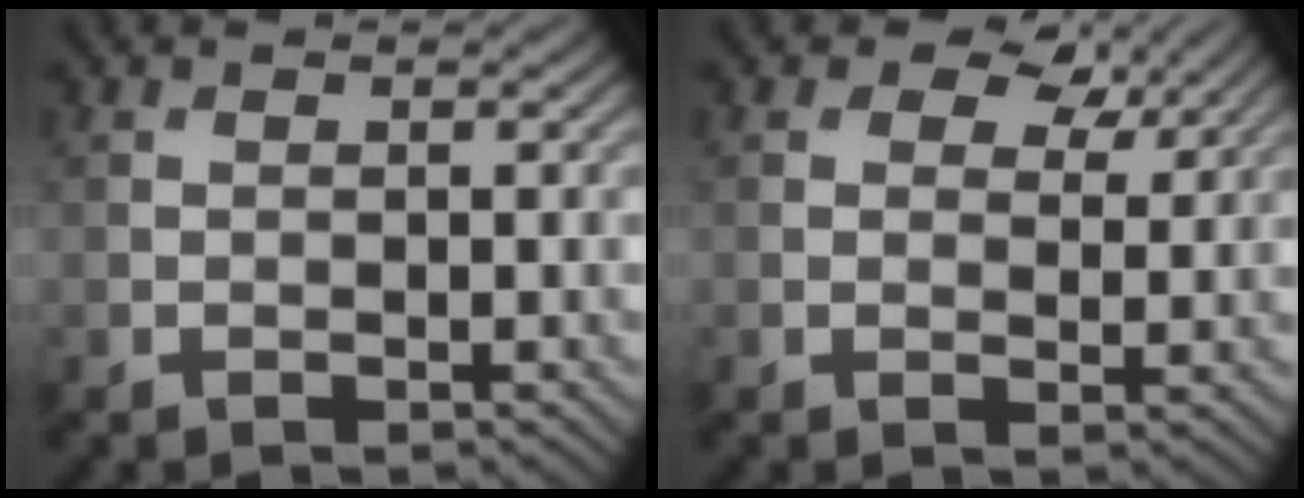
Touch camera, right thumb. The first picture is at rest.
{"total": 5.5, "force": [3.3, 3.1, 3.0], "torque": [-0.042, -0.003, 0.046]}